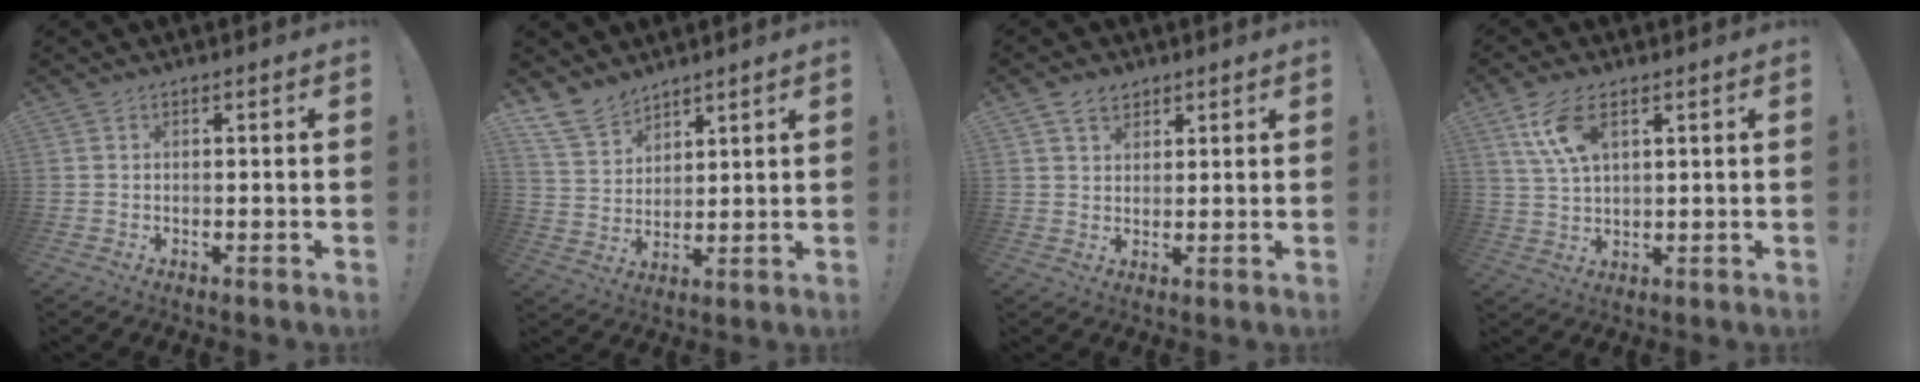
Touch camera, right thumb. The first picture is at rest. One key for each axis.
{"total": 9.8, "fx": 8.1, "fy": 4.8, "fz": 2.5, "tx": -0.052, "ty": -0.055, "tz": 0.162}
{"total": 4.9, "fx": 3.2, "fy": 3.4, "fz": 1.6, "tx": -0.024, "ty": -0.009, "tz": 0.058}
{"total": 10.0, "fx": 4.8, "fy": 5.1, "fz": 7.2, "tx": -0.132, "ty": -0.011, "tz": 0.090}